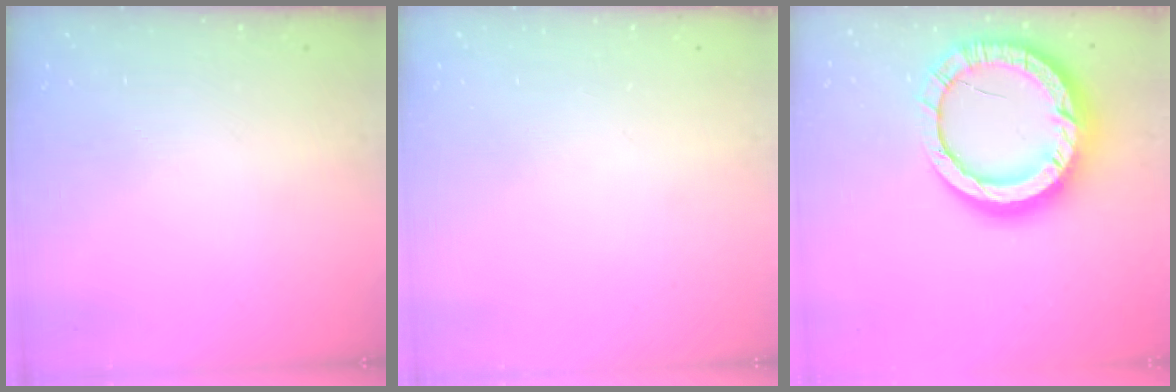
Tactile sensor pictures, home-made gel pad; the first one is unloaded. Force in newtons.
{"total": 0.0}
{"total": 21.5, "press": 21.5, "slide": 1.8}